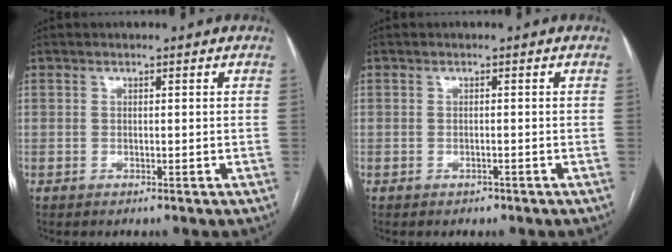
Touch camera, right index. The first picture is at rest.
{"total": 0.7, "force": [-0.5, 0.4, 0.3], "torque": [-0.008, 0.000, -0.005]}